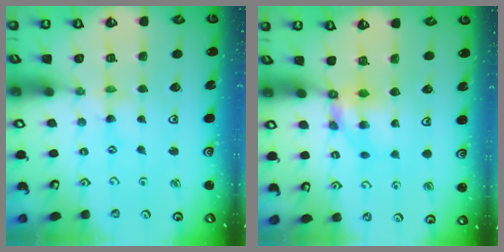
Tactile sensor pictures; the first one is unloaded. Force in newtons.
{"total": 6.0, "press": 6.0, "slide": 0.1}